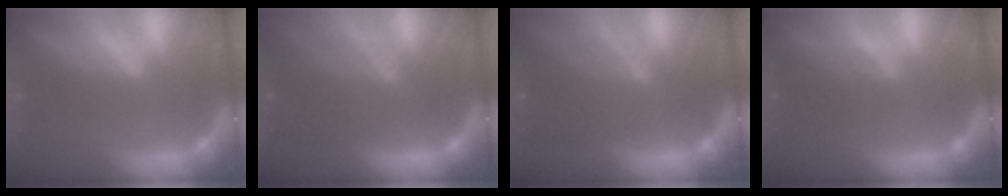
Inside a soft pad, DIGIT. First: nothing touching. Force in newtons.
{"total": 6.6}
{"total": 6.6}
{"total": 3.0}